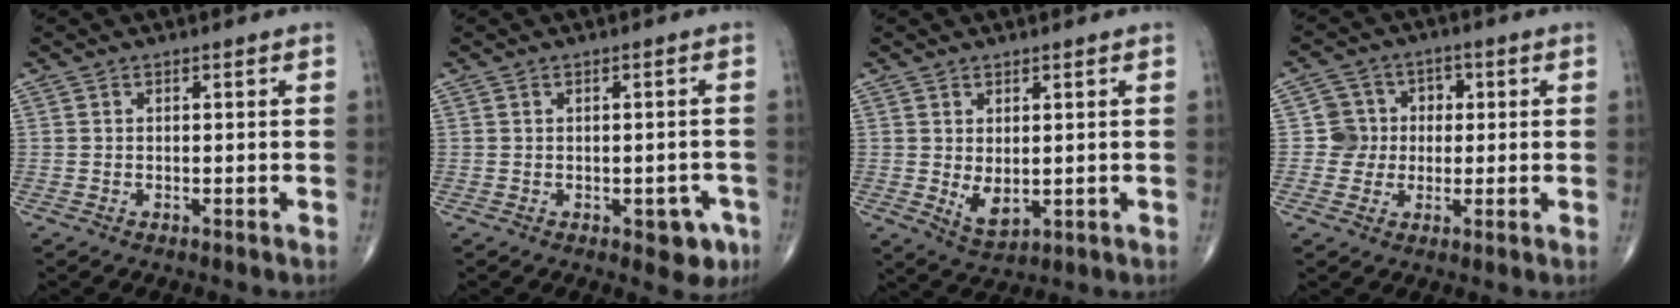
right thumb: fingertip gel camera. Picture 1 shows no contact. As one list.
[{"total": 4.5, "force": [-2.0, 2.5, 3.2], "torque": [-0.011, 0.008, -0.021]}, {"total": 4.3, "force": [0.1, 2.3, 3.6], "torque": [-0.054, -0.012, 0.016]}, {"total": 6.0, "force": [0.0, 5.9, 0.7], "torque": [0.035, 0.016, -0.009]}]